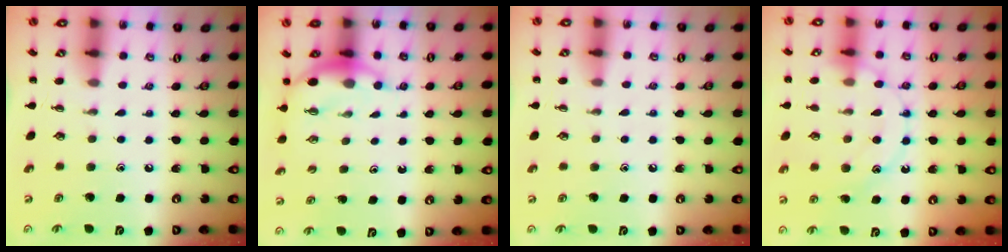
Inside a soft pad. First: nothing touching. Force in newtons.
{"total": 6.2, "press": 6.0, "slide": 1.2}
{"total": 3.5, "press": 3.3, "slide": 1.2}
{"total": 14.6, "press": 14.6, "slide": 0.6}